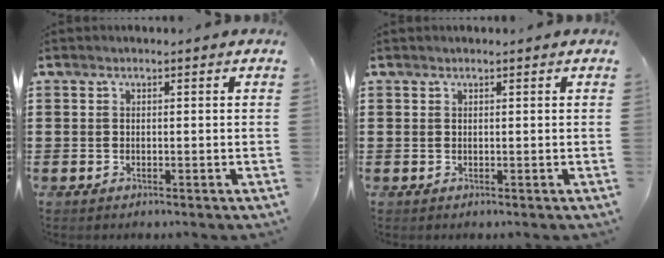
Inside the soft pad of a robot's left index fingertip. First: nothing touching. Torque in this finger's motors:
{"motor_torque": [-0.52, 0.35, -0.05, -0.03]}